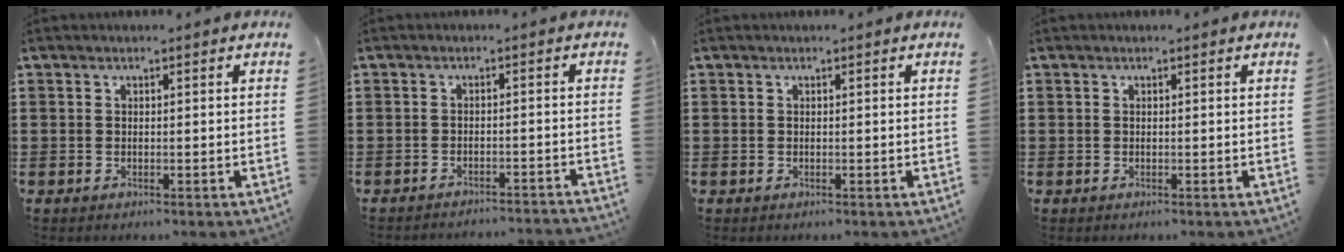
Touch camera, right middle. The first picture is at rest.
{"total": 2.3, "force": [-2.3, -0.1, 0.2], "torque": [-0.006, 0.003, -0.048]}
{"total": 0.0}
{"total": 0.0}